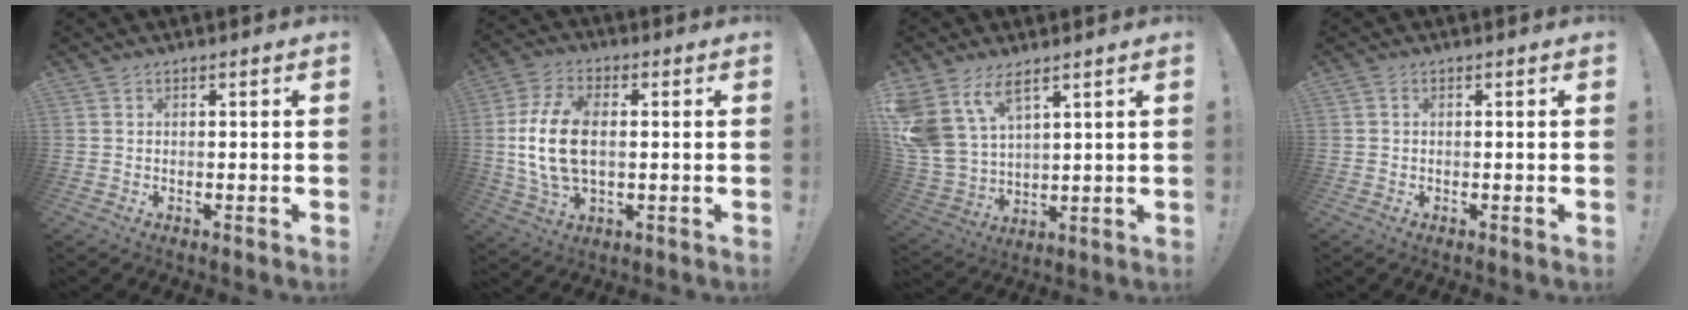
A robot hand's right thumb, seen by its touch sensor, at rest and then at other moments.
{"total": 14.7, "force": [0.6, 8.6, 11.9], "torque": [-0.237, 0.002, 0.014]}
{"total": 12.7, "force": [7.8, 6.8, 7.2], "torque": [-0.168, -0.047, 0.153]}
{"total": 0.5, "force": [0.0, 0.5, 0.3], "torque": [-0.010, 0.004, 0.000]}